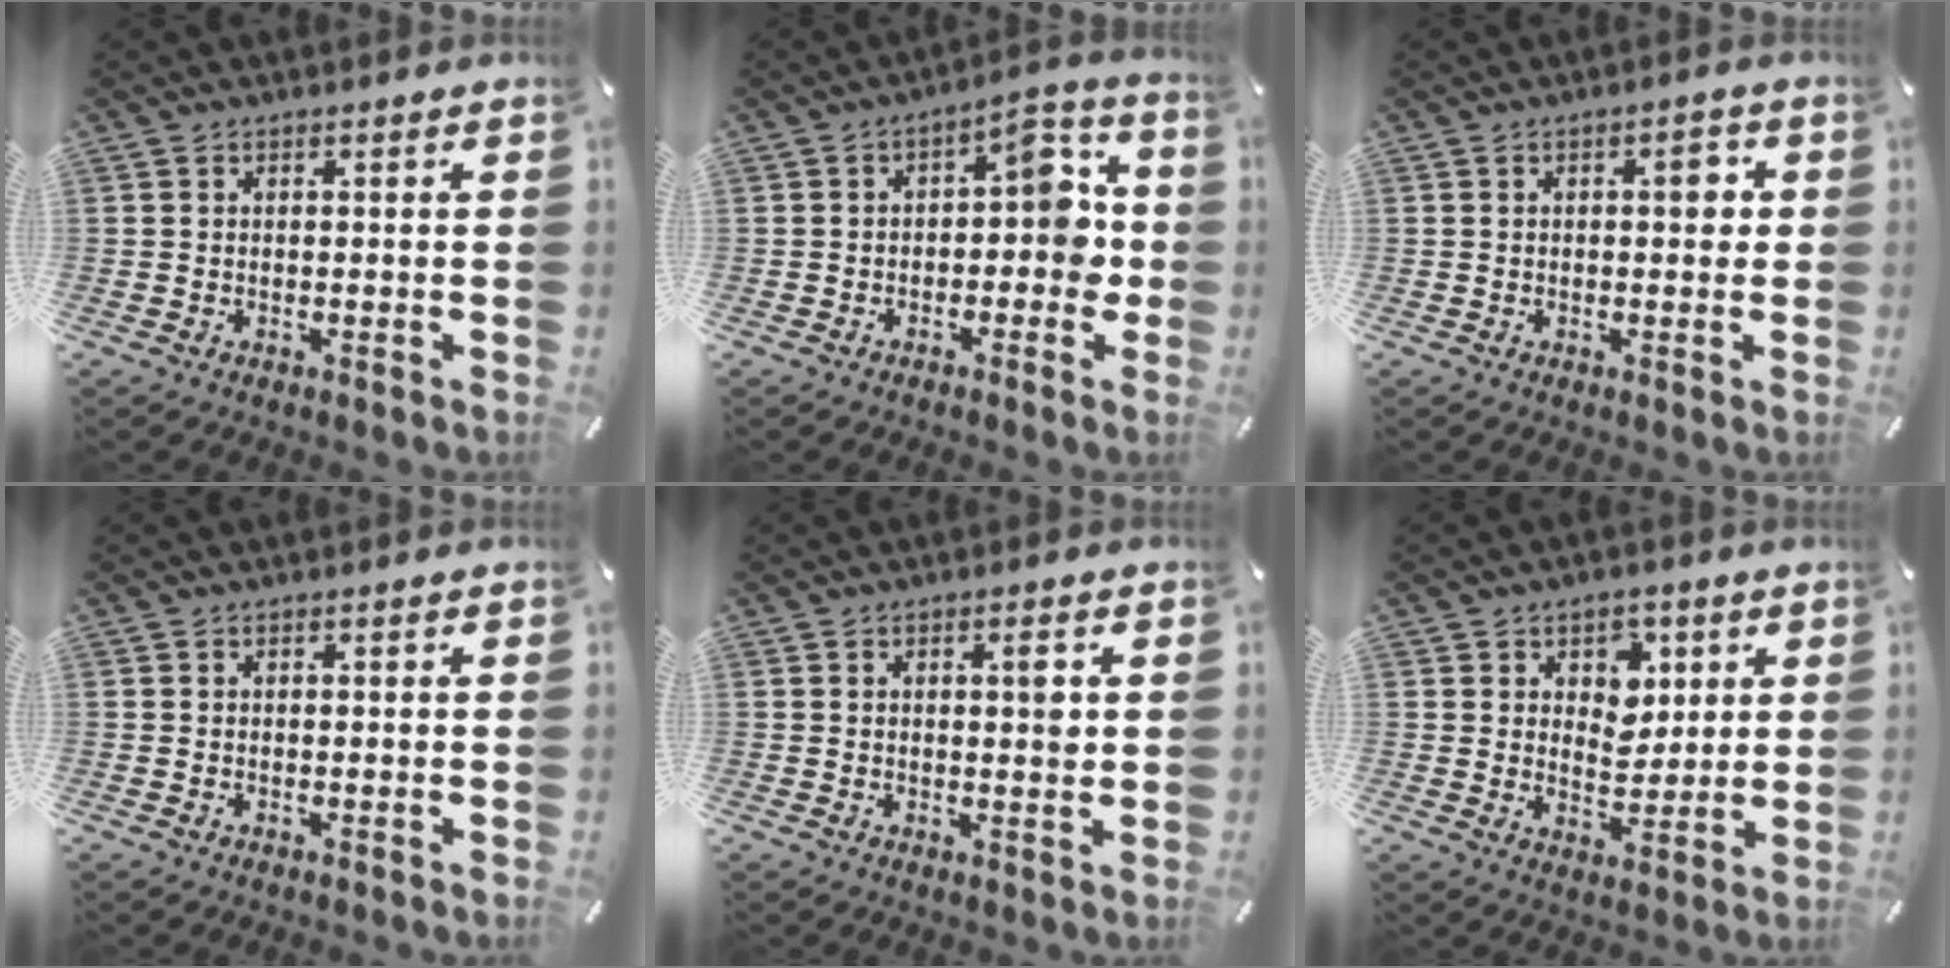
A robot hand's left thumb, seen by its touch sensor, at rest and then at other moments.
{"total": 9.1, "force": [0.1, 5.4, 7.3], "torque": [-0.087, -0.002, -0.006]}
{"total": 3.7, "force": [0.5, 1.9, 3.2], "torque": [-0.031, -0.001, -0.002]}
{"total": 0.0}
{"total": 3.5, "force": [0.9, 1.1, 3.2], "torque": [-0.040, -0.006, 0.008]}
{"total": 7.2, "force": [2.8, 6.0, 2.7], "torque": [-0.027, -0.011, 0.045]}